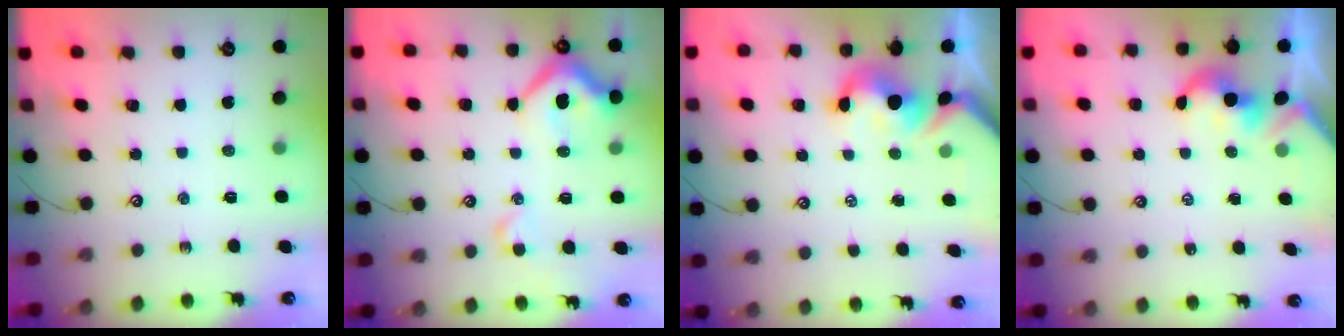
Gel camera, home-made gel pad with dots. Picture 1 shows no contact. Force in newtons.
{"total": 10.0, "press": 9.8, "slide": 1.8}
{"total": 3.0, "press": 2.8, "slide": 1.0}
{"total": 2.2, "press": 2.1, "slide": 0.4}